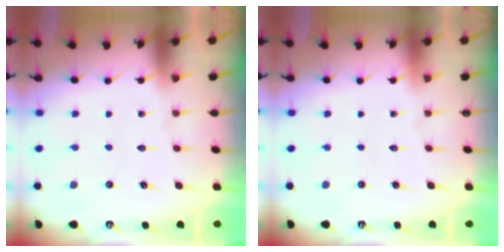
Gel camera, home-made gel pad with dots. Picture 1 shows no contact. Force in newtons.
{"total": 0.0}